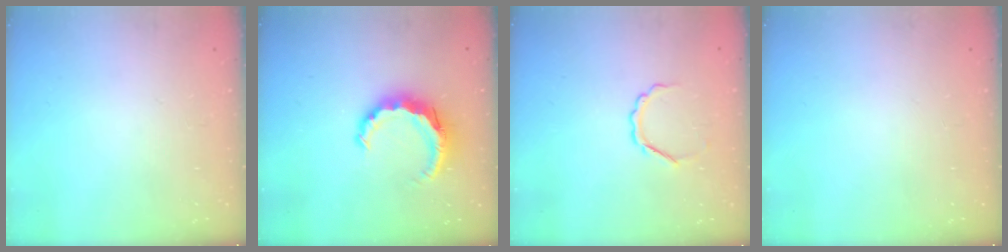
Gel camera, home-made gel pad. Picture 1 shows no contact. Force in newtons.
{"total": 8.9, "press": 8.7, "slide": 1.4}
{"total": 3.3, "press": 3.3, "slide": 0.6}
{"total": 0.0}